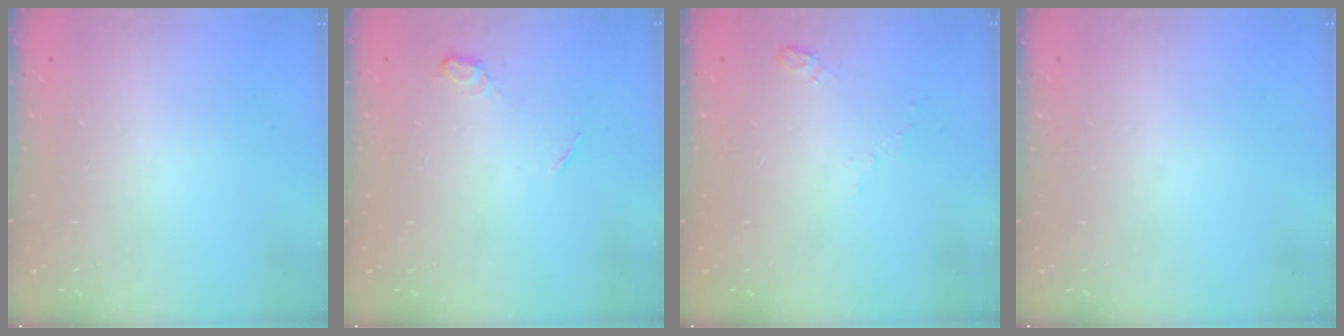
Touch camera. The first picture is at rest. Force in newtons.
{"total": 5.3, "press": 5.3, "slide": 0.7}
{"total": 4.4, "press": 4.3, "slide": 1.0}
{"total": 0.0}